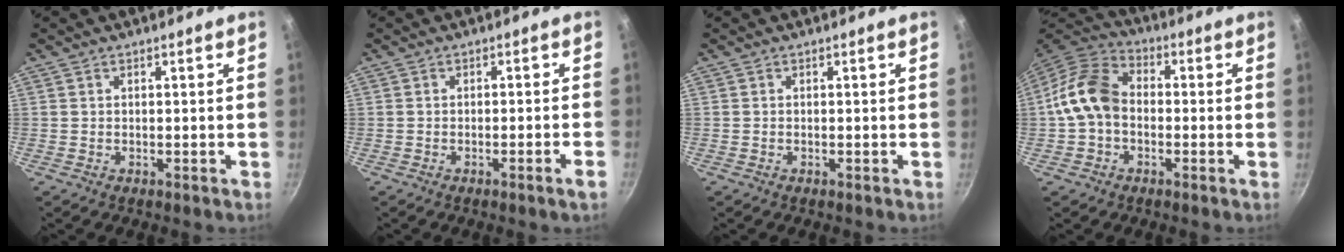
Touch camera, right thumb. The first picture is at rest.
{"total": 2.2, "force": [-1.3, -0.3, 1.8], "torque": [-0.029, 0.012, -0.016]}
{"total": 0.0}
{"total": 11.1, "force": [-1.1, 8.2, 7.4], "torque": [-0.115, 0.034, -0.042]}